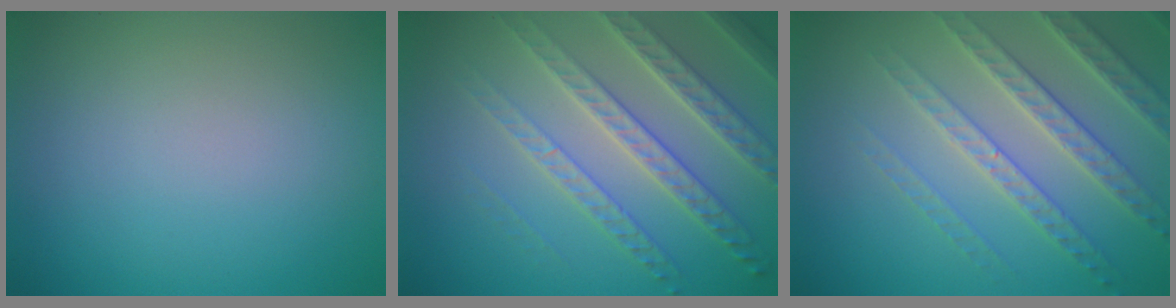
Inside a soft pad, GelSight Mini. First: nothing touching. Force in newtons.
{"total": 6.7, "press": 4.8, "slide": 4.6}
{"total": 5.1, "press": 4.4, "slide": 2.5}